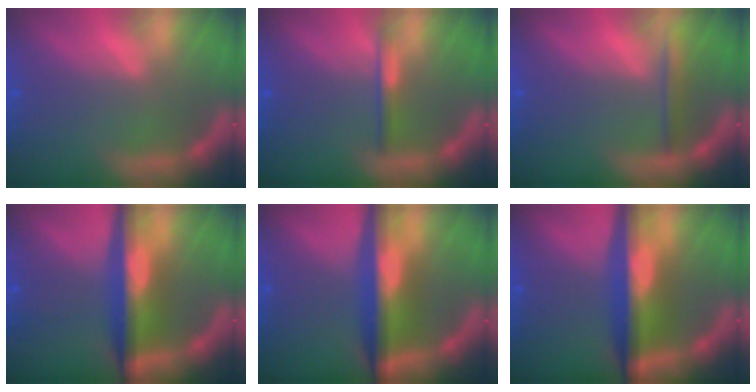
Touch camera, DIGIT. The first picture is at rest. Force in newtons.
{"total": 1.9}
{"total": 2.0}
{"total": 7.4}
{"total": 8.1}
{"total": 8.6}